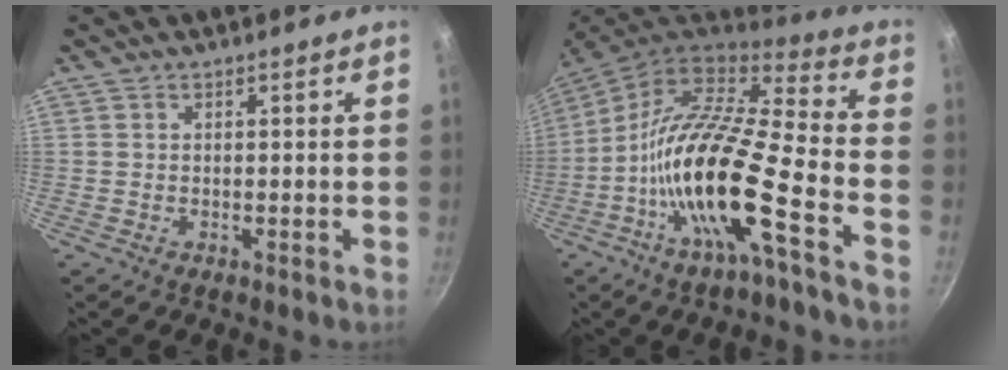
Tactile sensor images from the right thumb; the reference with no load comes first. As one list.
[{"total": 20.8, "force": [-7.8, 5.0, 18.6], "torque": [-0.327, 0.048, -0.167]}]